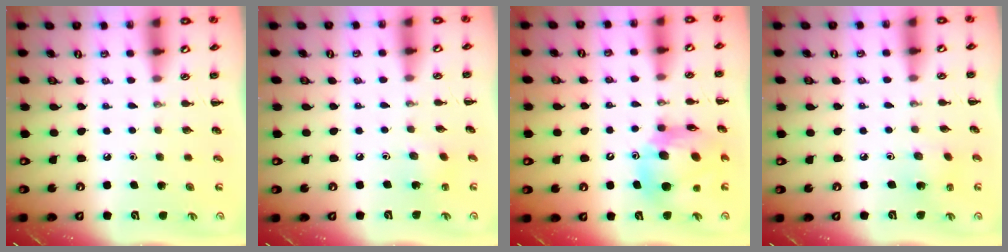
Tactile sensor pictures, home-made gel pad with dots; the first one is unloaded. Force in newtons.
{"total": 2.0, "press": 1.9, "slide": 0.5}
{"total": 14.4, "press": 13.8, "slide": 4.1}
{"total": 2.1, "press": 1.9, "slide": 0.7}